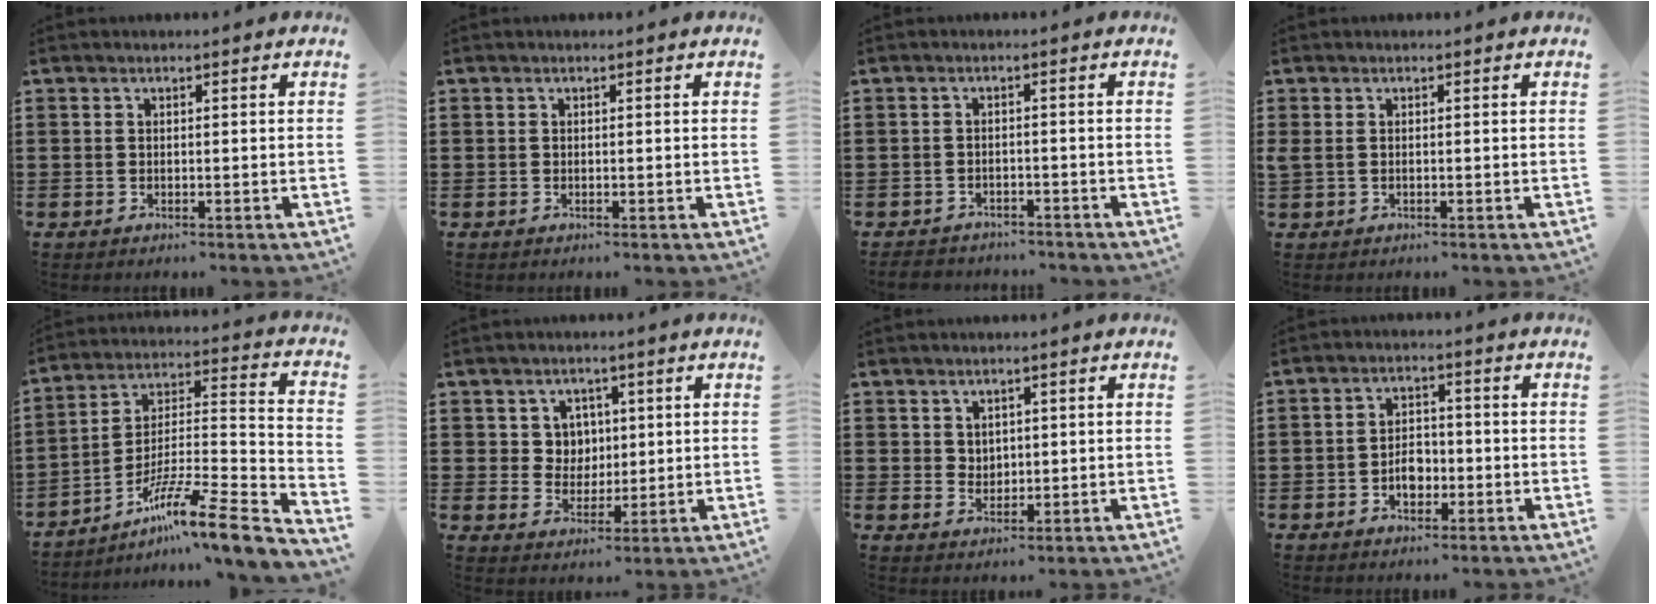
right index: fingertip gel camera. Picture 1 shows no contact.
{"total": 0.0}
{"total": 2.1, "force": [-2.1, 0.4, -0.2], "torque": [-0.004, 0.001, -0.047]}
{"total": 0.6, "force": [0.1, 0.2, 0.6], "torque": [-0.014, 0.002, 0.000]}
{"total": 10.9, "force": [-7.7, 0.9, 7.7], "torque": [-0.122, 0.001, -0.146]}
{"total": 4.5, "force": [1.5, 4.2, 0.9], "torque": [-0.039, 0.015, 0.027]}
{"total": 2.2, "force": [1.5, 1.7, 0.2], "torque": [-0.011, 0.009, 0.028]}
{"total": 3.9, "force": [-1.3, 2.7, 2.5], "torque": [-0.033, -0.001, -0.028]}